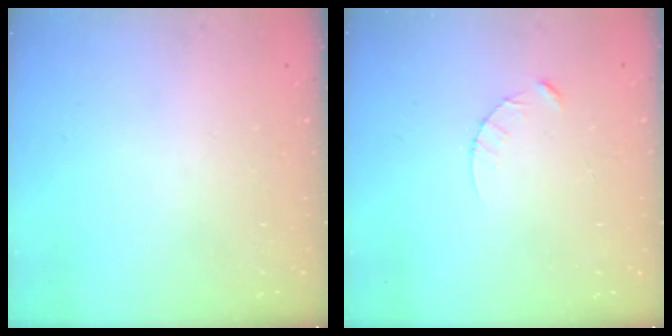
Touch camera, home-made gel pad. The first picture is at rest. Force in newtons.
{"total": 2.5, "press": 2.5, "slide": 0.3}